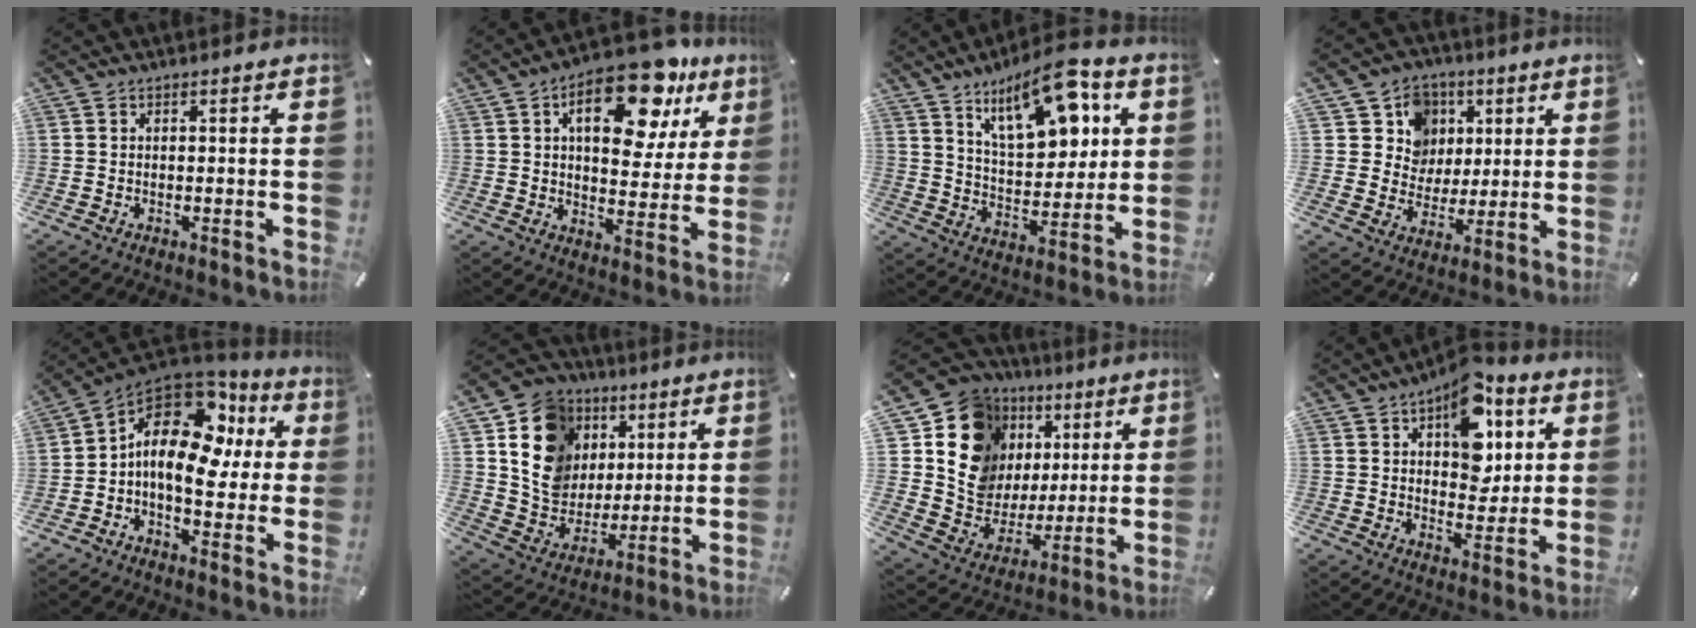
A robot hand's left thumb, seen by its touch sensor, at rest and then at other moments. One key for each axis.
{"total": 18.7, "fx": 9.9, "fy": 9.3, "fz": 12.9, "tx": -0.176, "ty": -0.047, "tz": 0.159}
{"total": 17.1, "fx": 10.0, "fy": 8.0, "fz": 11.3, "tx": -0.167, "ty": -0.046, "tz": 0.171}
{"total": 11.2, "fx": 3.5, "fy": 10.5, "fz": 1.7, "tx": -0.024, "ty": -0.026, "tz": 0.070}
{"total": 15.6, "fx": 3.0, "fy": 10.1, "fz": 11.6, "tx": -0.192, "ty": -0.018, "tz": 0.044}
{"total": 15.8, "fx": 4.9, "fy": 14.1, "fz": 5.2, "tx": -0.079, "ty": -0.013, "tz": 0.101}
{"total": 14.8, "fx": 5.9, "fy": 12.9, "fz": 4.1, "tx": -0.069, "ty": -0.048, "tz": 0.121}
{"total": 14.6, "fx": 6.8, "fy": 9.1, "fz": 9.2, "tx": -0.115, "ty": -0.031, "tz": 0.117}